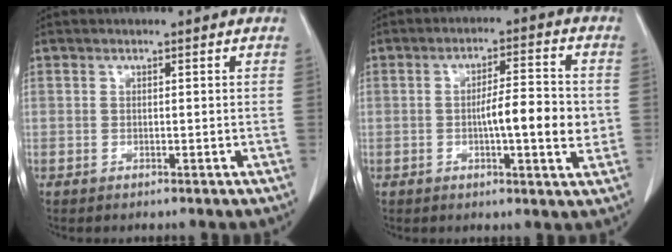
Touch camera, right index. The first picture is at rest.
{"total": 8.4, "force": [-0.9, 1.3, 8.2], "torque": [-0.129, 0.005, -0.017]}